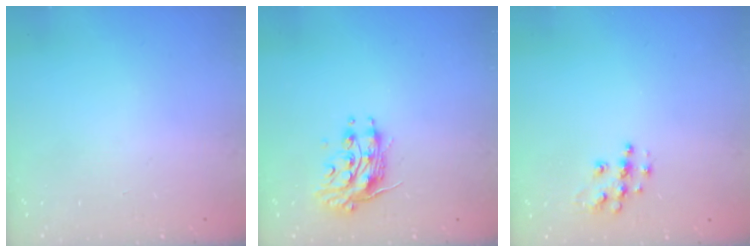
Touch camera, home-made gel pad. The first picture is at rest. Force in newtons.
{"total": 10.9, "press": 10.9, "slide": 0.5}
{"total": 8.5, "press": 8.5, "slide": 0.4}